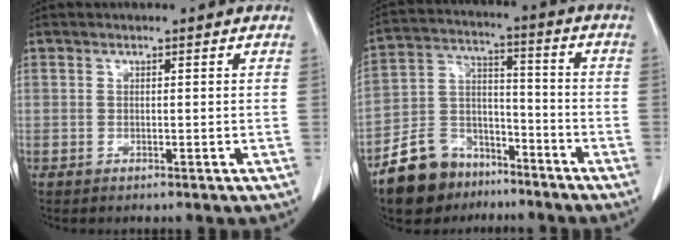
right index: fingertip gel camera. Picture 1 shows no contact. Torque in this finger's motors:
{"motor_torque": [-0.40, -0.46, -0.39, -0.21]}